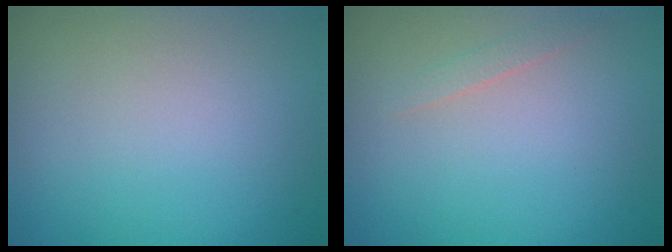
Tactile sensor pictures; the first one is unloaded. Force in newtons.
{"total": 0.8, "press": 0.8, "slide": 0.0}